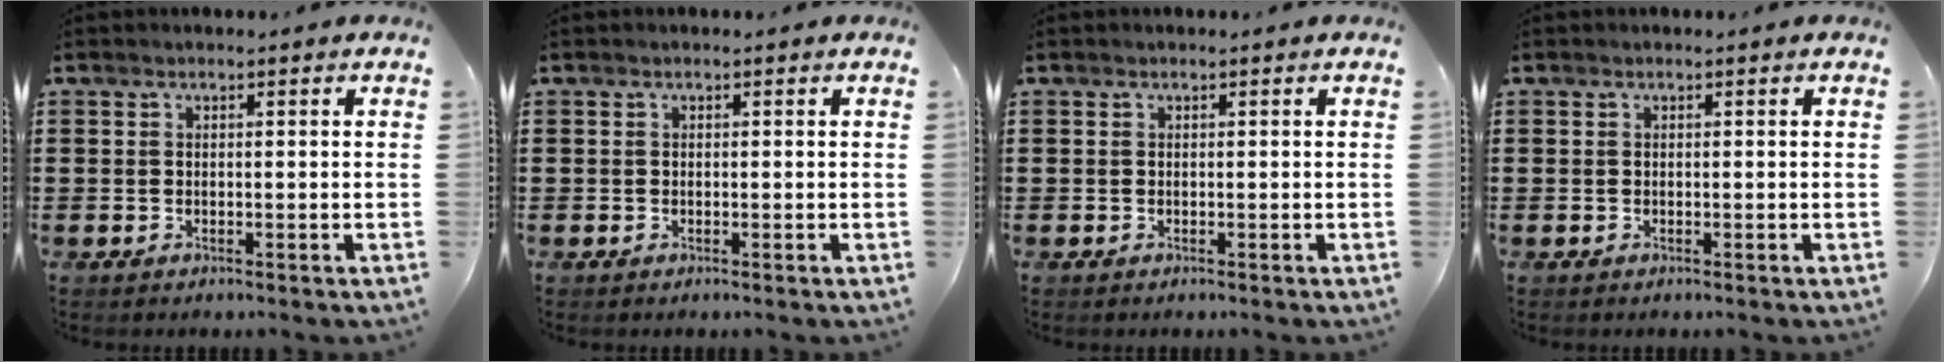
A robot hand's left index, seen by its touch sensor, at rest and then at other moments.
{"total": 0.0}
{"total": 0.0}
{"total": 0.0}